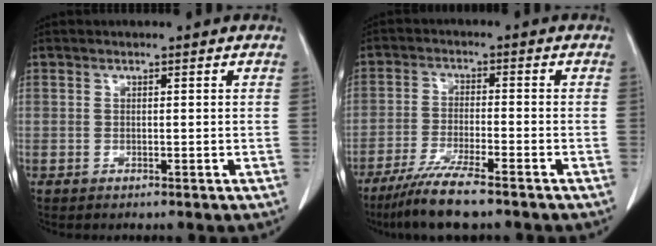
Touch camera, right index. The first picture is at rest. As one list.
[{"total": 8.0, "force": [-6.3, 0.1, 5.0], "torque": [-0.091, -0.023, -0.113]}]